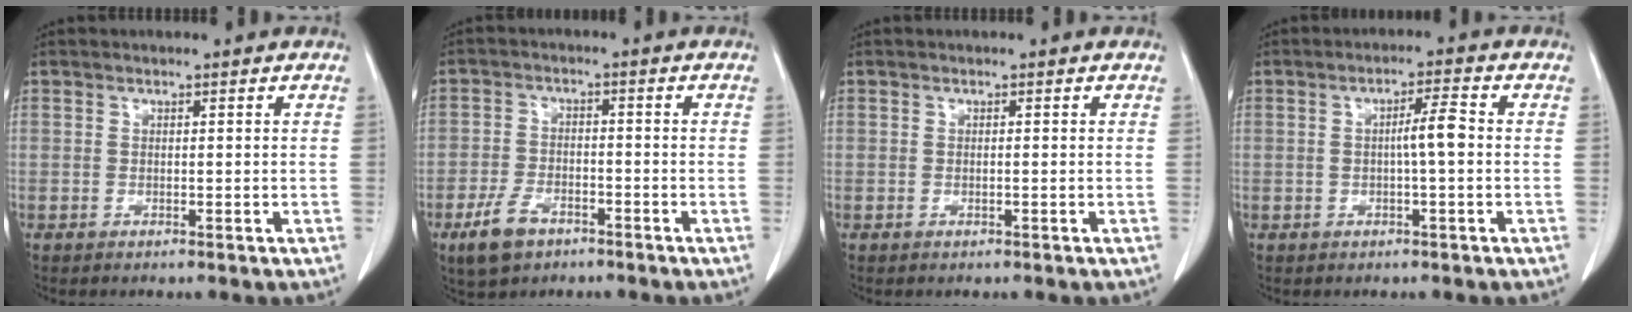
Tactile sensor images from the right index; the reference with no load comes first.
{"total": 5.9, "force": [-3.8, 3.1, 3.4], "torque": [-0.074, -0.002, -0.064]}
{"total": 0.0}
{"total": 4.0, "force": [-0.1, 0.2, 4.0], "torque": [-0.068, 0.007, -0.003]}